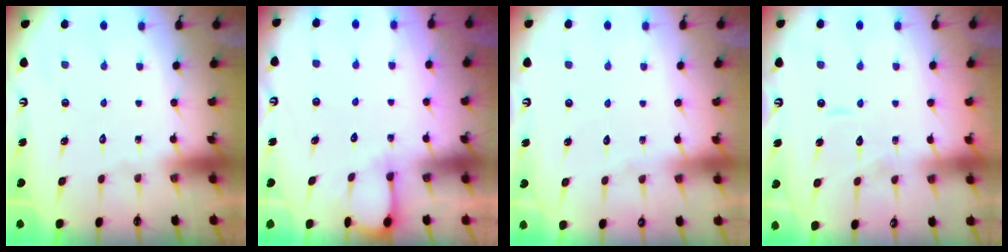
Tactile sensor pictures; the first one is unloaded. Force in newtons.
{"total": 3.3, "press": 3.2, "slide": 0.3}
{"total": 2.7, "press": 2.6, "slide": 0.5}
{"total": 6.2, "press": 6.2, "slide": 0.6}